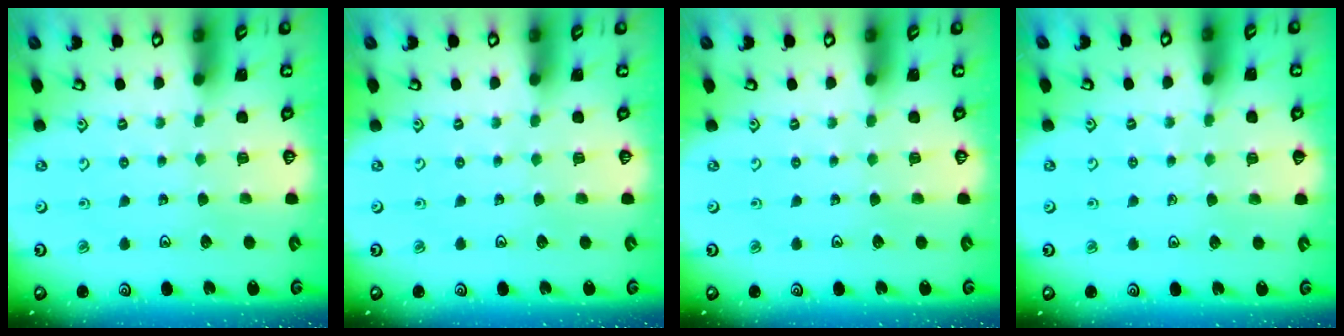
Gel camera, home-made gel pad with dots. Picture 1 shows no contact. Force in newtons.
{"total": 0.0}
{"total": 0.0}
{"total": 1.9, "press": 1.9, "slide": 0.3}